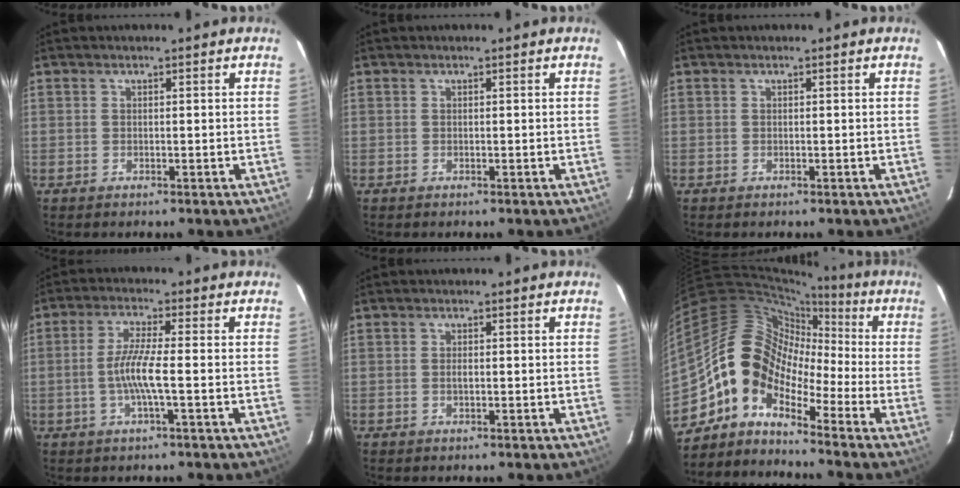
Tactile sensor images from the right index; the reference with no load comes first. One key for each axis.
{"total": 0.0}
{"total": 0.0}
{"total": 6.1, "fx": -1.5, "fy": -0.2, "fz": 5.9, "tx": -0.121, "ty": -0.002, "tz": -0.030}
{"total": 0.6, "fx": -0.1, "fy": 0.3, "fz": 0.6, "tx": -0.012, "ty": 0.001, "tz": -0.002}
{"total": 10.1, "fx": -5.5, "fy": 6.8, "fz": 5.0, "tx": -0.082, "ty": 0.036, "tz": -0.134}